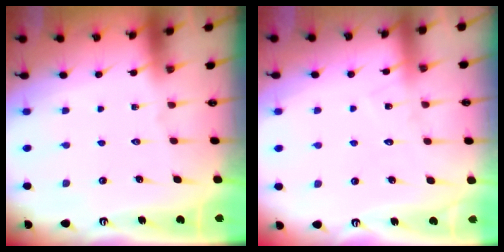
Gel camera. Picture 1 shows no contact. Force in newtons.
{"total": 8.2, "press": 8.2, "slide": 0.4}